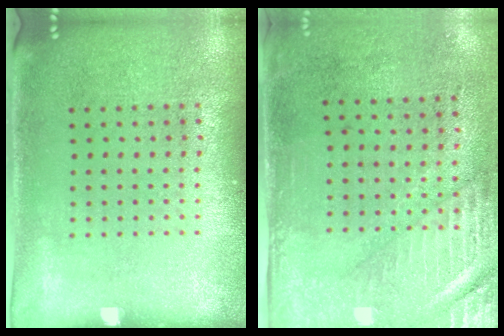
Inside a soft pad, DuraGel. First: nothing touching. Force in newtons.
{"total": 2.9, "press": 2.4, "slide": 1.6}